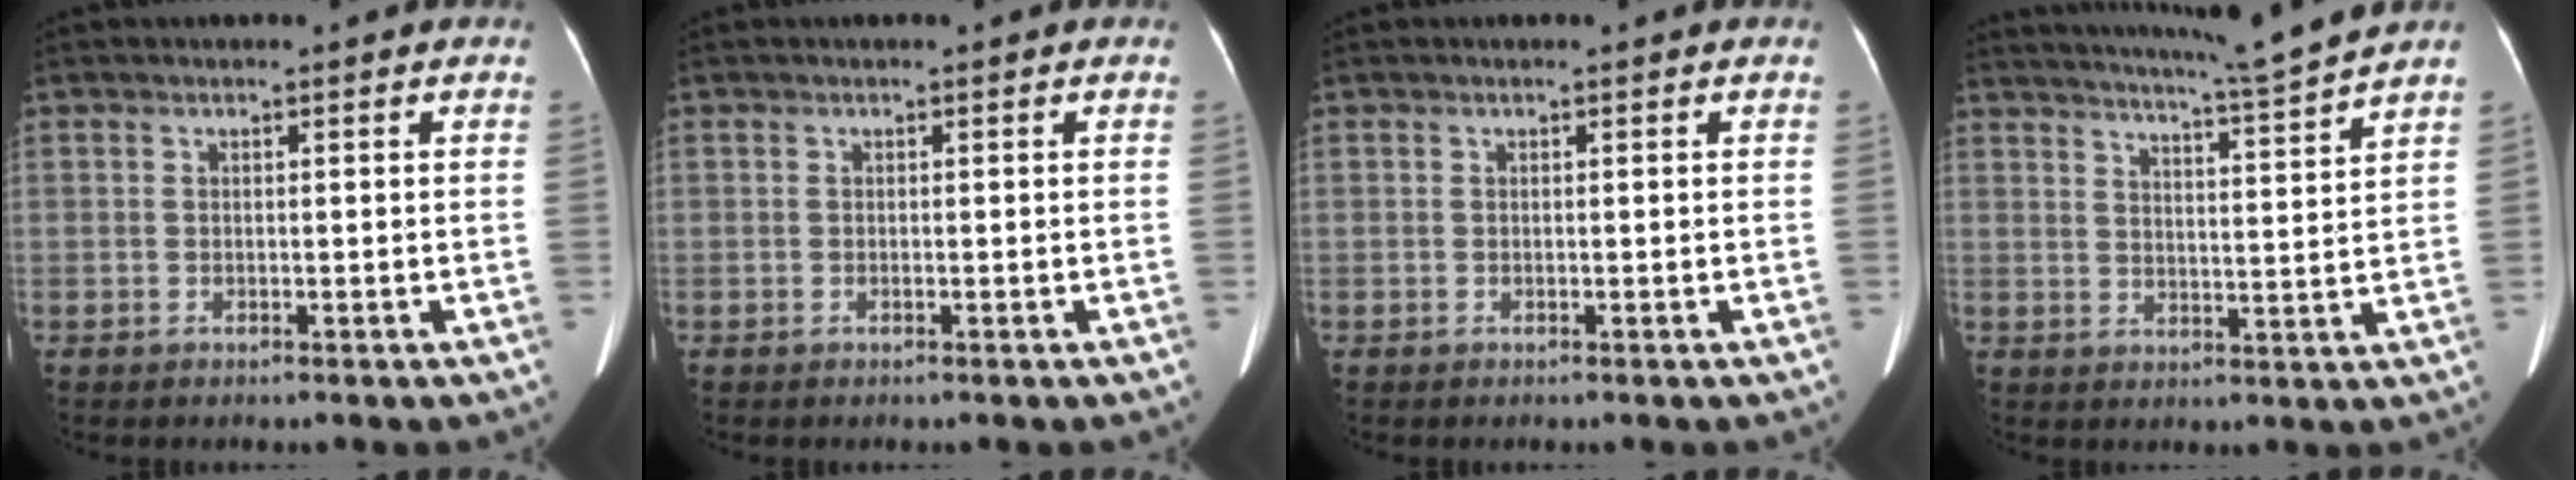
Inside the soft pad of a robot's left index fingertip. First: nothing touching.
{"total": 1.3, "force": [-1.3, 0.0, -0.3], "torque": [0.005, 0.001, -0.019]}
{"total": 0.0}
{"total": 9.8, "force": [8.8, -2.5, 3.4], "torque": [-0.064, -0.029, 0.133]}